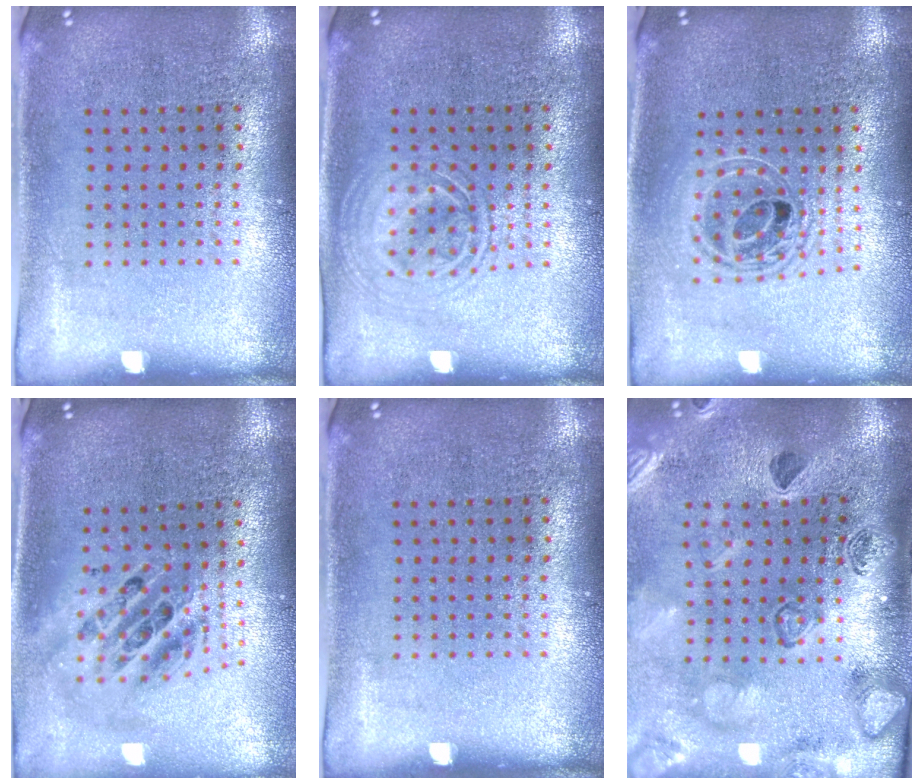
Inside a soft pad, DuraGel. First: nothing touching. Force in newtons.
{"total": 1.4, "press": 1.3, "slide": 0.2}
{"total": 1.5, "press": 1.3, "slide": 0.8}
{"total": 2.1, "press": 1.6, "slide": 1.4}
{"total": 0.0}
{"total": 2.5, "press": 2.4, "slide": 0.8}